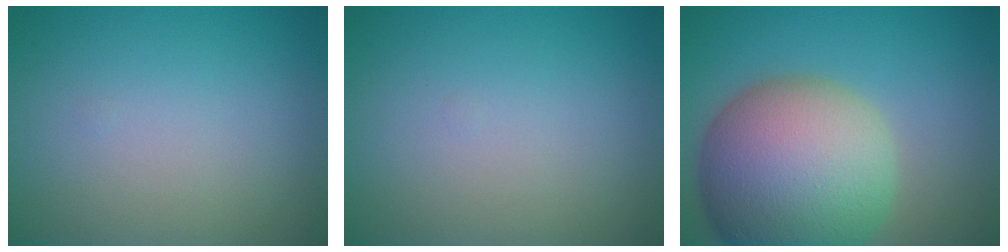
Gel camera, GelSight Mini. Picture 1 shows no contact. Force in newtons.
{"total": 0.0}
{"total": 14.6, "press": 14.6, "slide": 1.3}